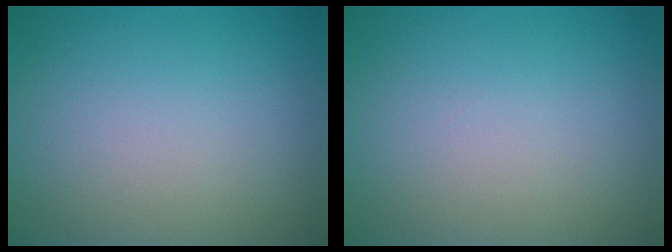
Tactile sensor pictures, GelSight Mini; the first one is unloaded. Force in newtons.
{"total": 0.0}